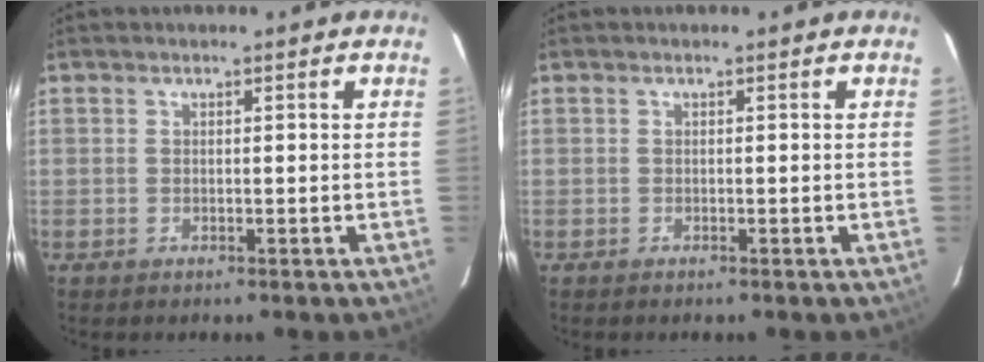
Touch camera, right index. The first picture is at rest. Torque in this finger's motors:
{"motor_torque": [-0.07, -0.06, 0.02, -0.01]}